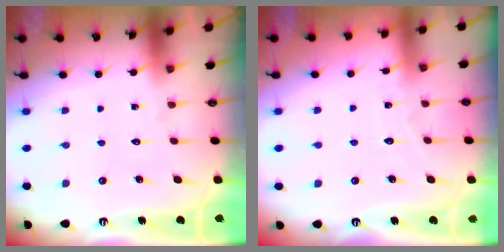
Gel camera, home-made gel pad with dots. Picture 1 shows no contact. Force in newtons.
{"total": 2.9, "press": 2.9, "slide": 0.3}